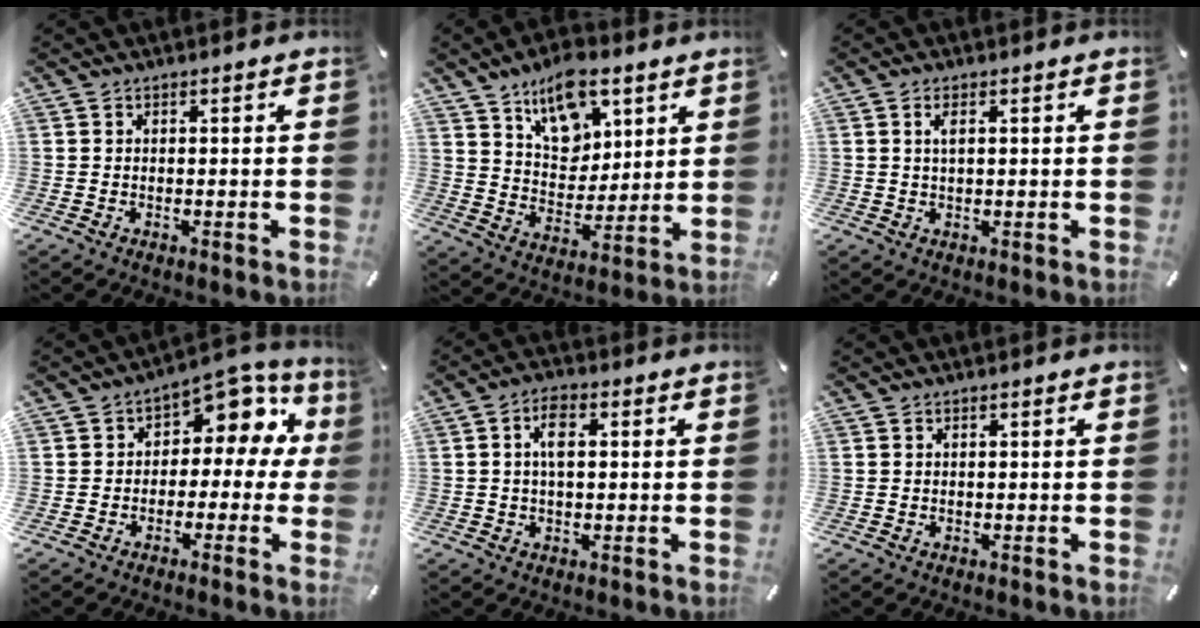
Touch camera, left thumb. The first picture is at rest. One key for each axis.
{"total": 13.7, "fx": 8.3, "fy": 8.8, "fz": 6.4, "tx": -0.092, "ty": -0.048, "tz": 0.151}
{"total": 2.4, "fx": 0.8, "fy": 0.8, "fz": 2.1, "tx": -0.044, "ty": 0.004, "tz": 0.013}
{"total": 9.8, "fx": 3.1, "fy": 6.6, "fz": 6.5, "tx": -0.083, "ty": -0.020, "tz": 0.053}
{"total": 5.1, "fx": 1.0, "fy": 2.8, "fz": 4.2, "tx": -0.071, "ty": 0.006, "tz": 0.011}
{"total": 0.0}